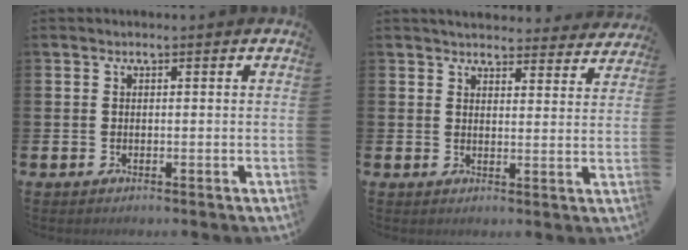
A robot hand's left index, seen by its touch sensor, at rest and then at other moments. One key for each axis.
{"total": 4.2, "fx": 4.1, "fy": 0.9, "fz": 0.2, "tx": -0.008, "ty": -0.030, "tz": 0.072}